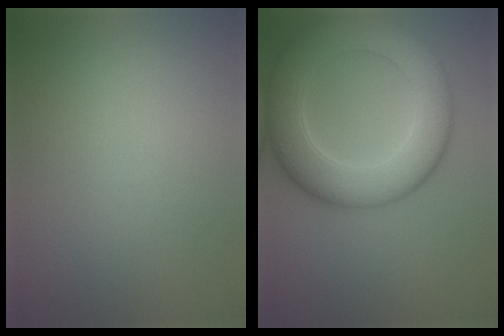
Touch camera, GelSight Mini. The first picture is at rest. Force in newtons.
{"total": 9.5, "press": 9.5, "slide": 0.4}